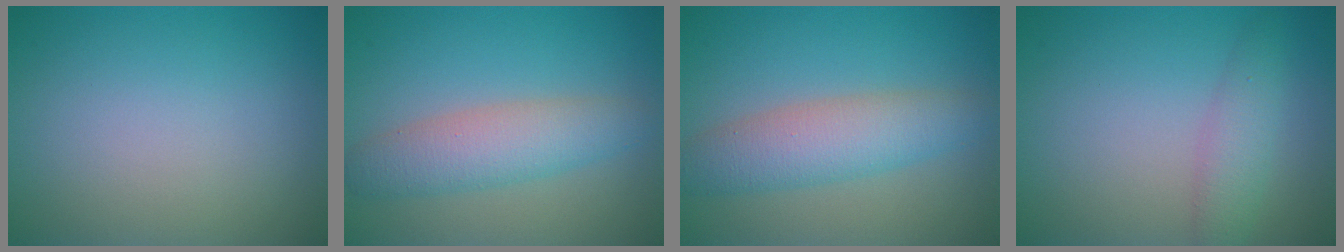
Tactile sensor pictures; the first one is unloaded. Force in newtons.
{"total": 4.4, "press": 4.4, "slide": 0.1}
{"total": 4.8, "press": 4.8, "slide": 0.1}
{"total": 2.5, "press": 2.5, "slide": 0.0}